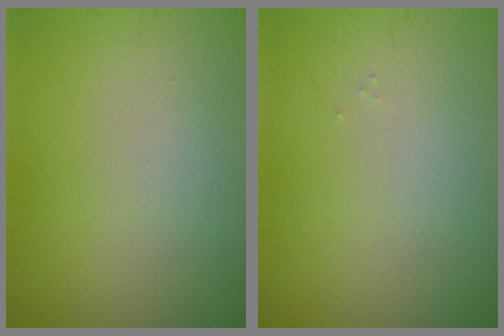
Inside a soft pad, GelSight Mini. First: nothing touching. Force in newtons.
{"total": 0.0}